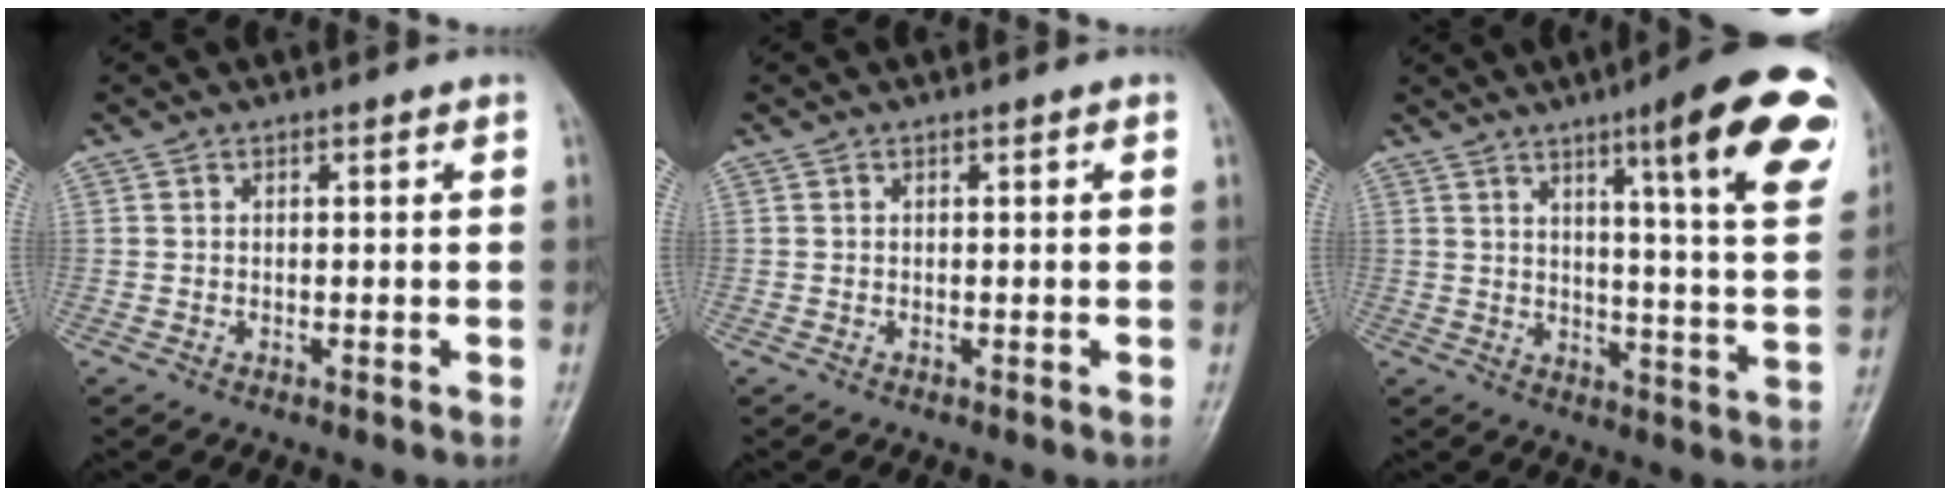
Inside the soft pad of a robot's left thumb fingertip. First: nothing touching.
{"total": 0.0}
{"total": 19.7, "force": [10.2, 2.9, 16.6], "torque": [-0.188, -0.041, 0.131]}